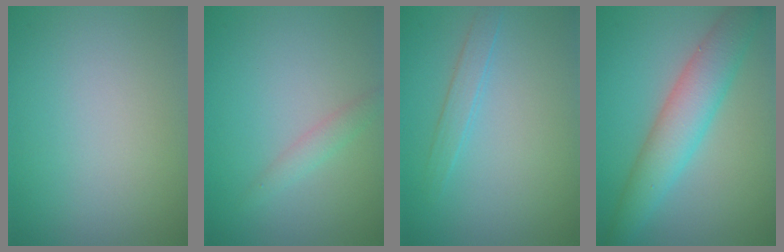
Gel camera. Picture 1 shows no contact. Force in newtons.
{"total": 1.4, "press": 1.4, "slide": 0.1}
{"total": 1.5, "press": 1.5, "slide": 0.1}
{"total": 5.8, "press": 5.8, "slide": 0.3}